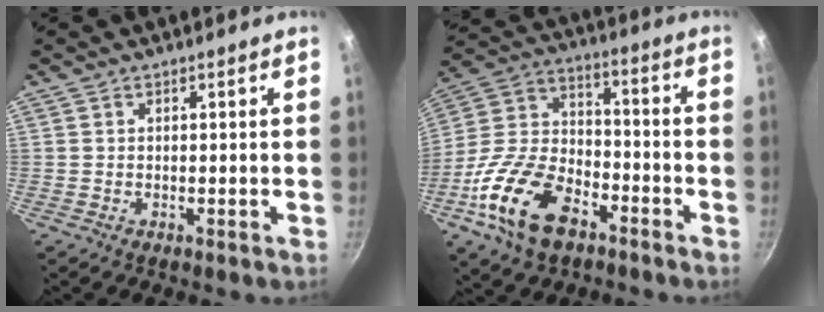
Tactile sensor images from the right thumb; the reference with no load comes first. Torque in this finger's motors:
{"motor_torque": [2.78, 2.23, 1.47, -1.30, 0.19]}